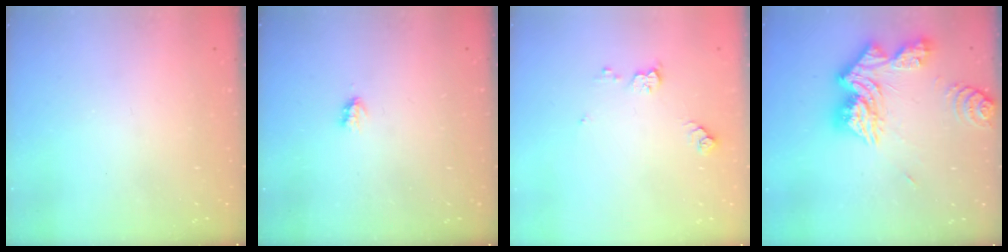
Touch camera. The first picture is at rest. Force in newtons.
{"total": 1.7, "press": 1.7, "slide": 0.3}
{"total": 6.8, "press": 6.8, "slide": 0.5}
{"total": 18.5, "press": 18.4, "slide": 1.6}